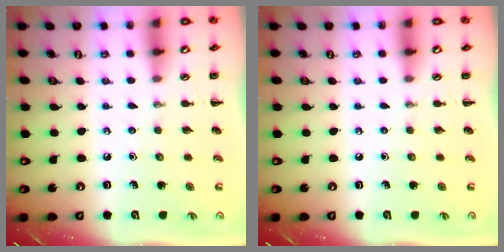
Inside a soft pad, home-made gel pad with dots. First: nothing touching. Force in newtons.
{"total": 0.0}